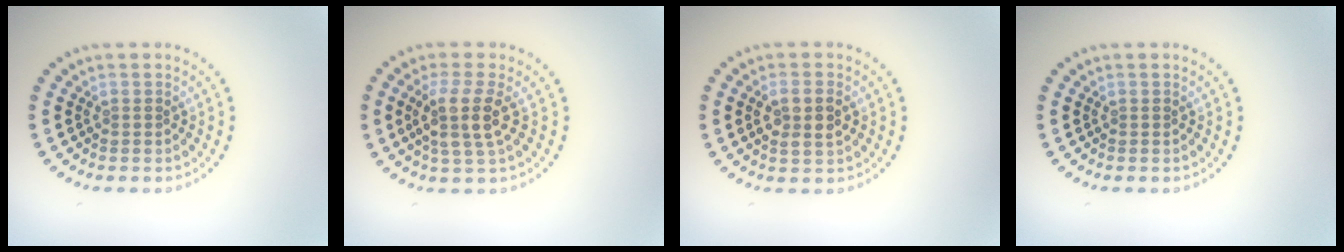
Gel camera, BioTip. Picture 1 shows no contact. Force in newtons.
{"total": 3.4, "press": 2.8, "slide": 1.8}
{"total": 2.7, "press": 2.6, "slide": 0.7}
{"total": 0.0}